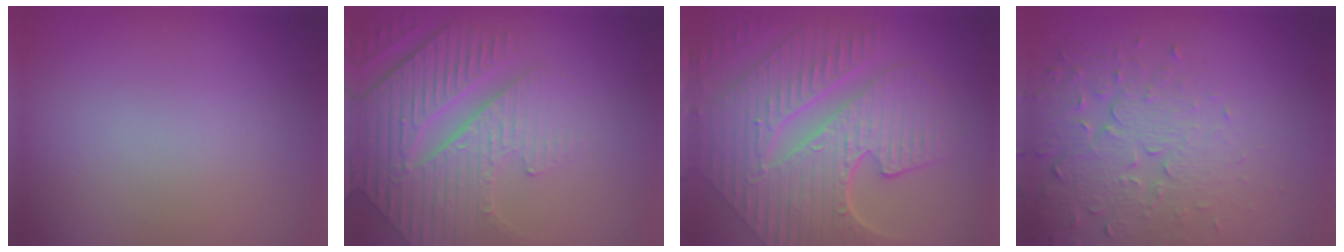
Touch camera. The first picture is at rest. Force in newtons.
{"total": 5.7, "press": 5.1, "slide": 2.6}
{"total": 10.4, "press": 7.1, "slide": 7.6}
{"total": 5.1, "press": 3.8, "slide": 3.4}